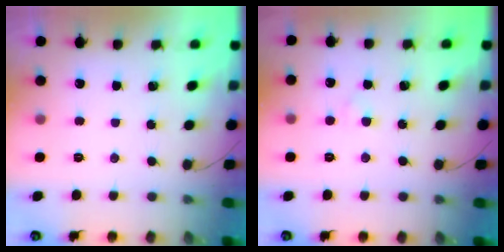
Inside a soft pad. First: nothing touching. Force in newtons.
{"total": 1.9, "press": 1.7, "slide": 0.9}